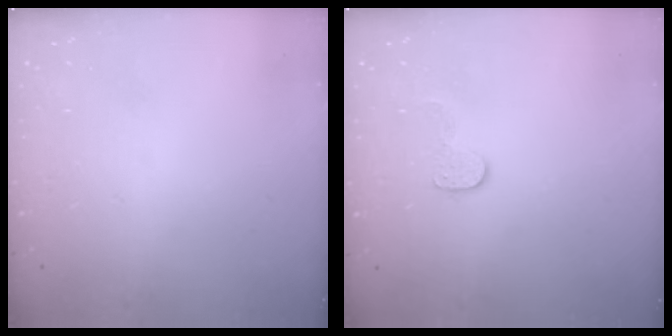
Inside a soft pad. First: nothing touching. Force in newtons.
{"total": 6.1, "press": 6.1, "slide": 0.2}